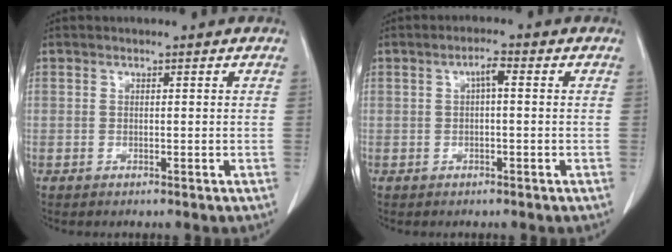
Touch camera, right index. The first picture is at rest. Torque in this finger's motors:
{"motor_torque": [0.28, -0.05, 0.13, 0.04]}